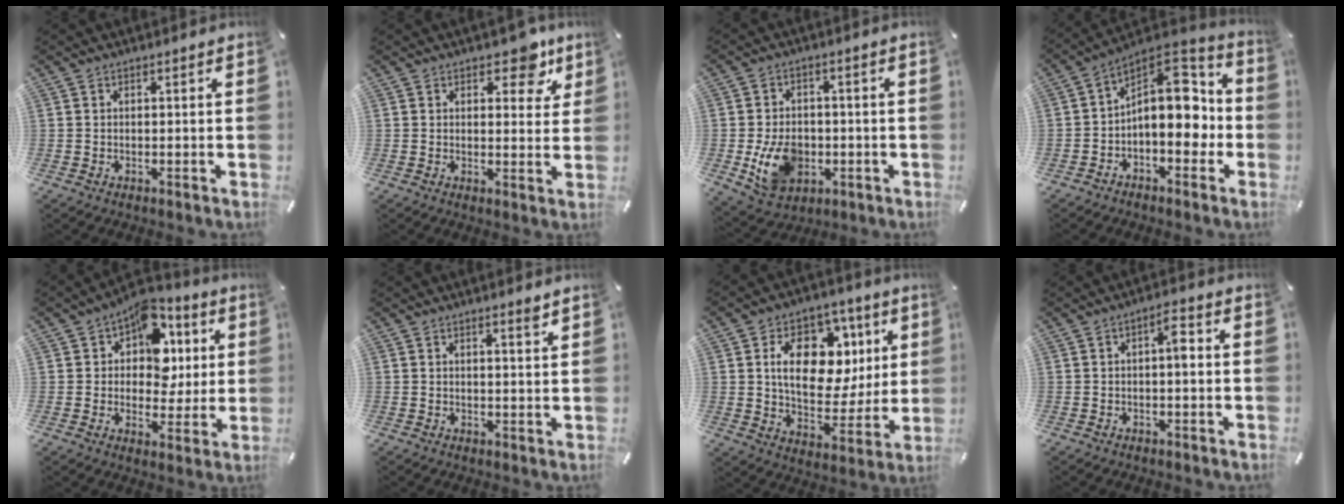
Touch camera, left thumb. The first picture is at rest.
{"total": 7.6, "force": [4.9, 4.0, 4.2], "torque": [-0.024, -0.032, 0.076]}
{"total": 10.7, "force": [-2.2, 8.4, 6.3], "torque": [-0.126, 0.004, -0.039]}
{"total": 13.9, "force": [0.0, 8.5, 11.1], "torque": [-0.145, -0.013, -0.007]}
{"total": 12.5, "force": [4.9, 9.3, 6.7], "torque": [-0.095, -0.034, 0.088]}
{"total": 2.1, "force": [1.5, 0.1, 1.4], "torque": [-0.021, -0.005, 0.025]}
{"total": 17.5, "force": [5.7, 12.0, 11.4], "torque": [-0.173, -0.009, 0.104]}
{"total": 4.4, "force": [-0.1, 1.5, 4.2], "torque": [-0.063, 0.011, -0.010]}